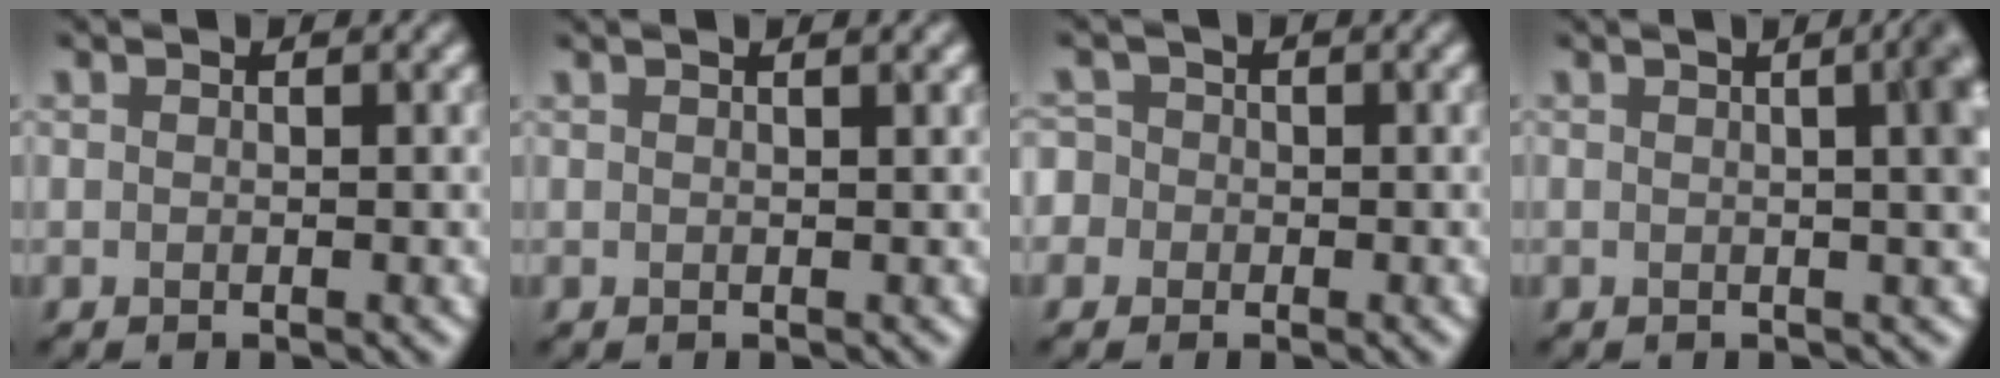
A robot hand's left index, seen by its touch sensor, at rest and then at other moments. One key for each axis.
{"total": 1.9, "fx": 1.2, "fy": 0.7, "fz": 1.3, "tx": -0.010, "ty": 0.004, "tz": -0.001}
{"total": 3.3, "fx": -0.3, "fy": 3.1, "fz": 1.0, "tx": -0.001, "ty": 0.025, "tz": -0.042}
{"total": 7.8, "fx": 1.1, "fy": 3.5, "fz": 6.9, "tx": -0.014, "ty": 0.042, "tz": -0.006}